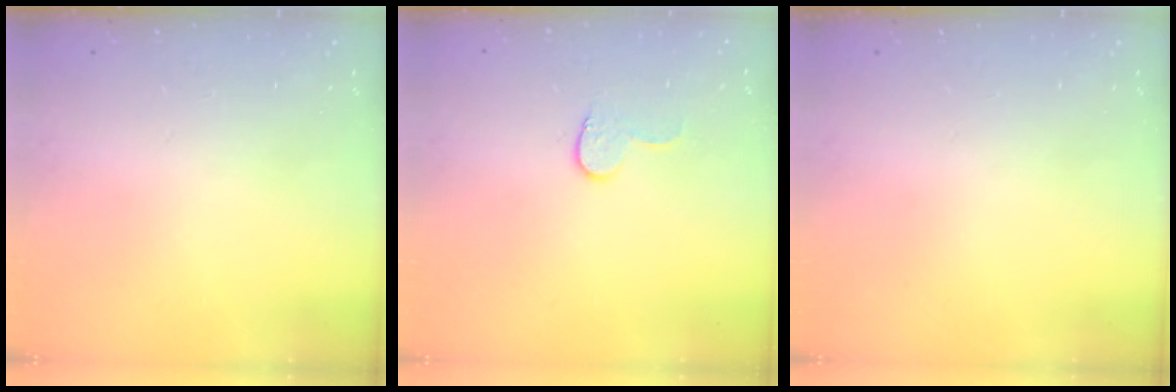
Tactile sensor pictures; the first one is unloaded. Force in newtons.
{"total": 5.6, "press": 5.6, "slide": 0.5}
{"total": 0.0}